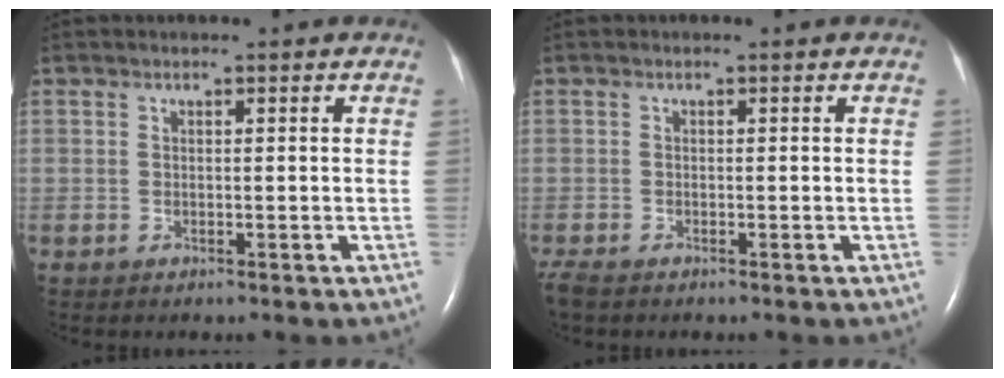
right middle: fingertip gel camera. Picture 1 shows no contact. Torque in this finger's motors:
{"motor_torque": [0.02, -0.05, 0.03, 0.02]}